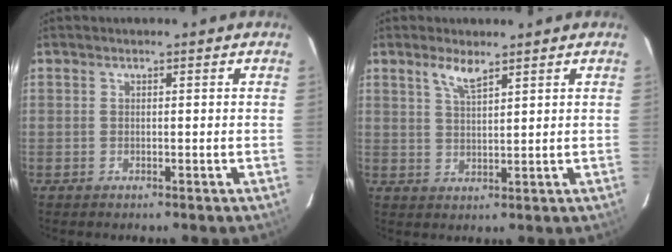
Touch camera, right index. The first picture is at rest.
{"total": 3.7, "force": [2.7, 0.8, 2.4], "torque": [-0.047, 0.001, 0.052]}